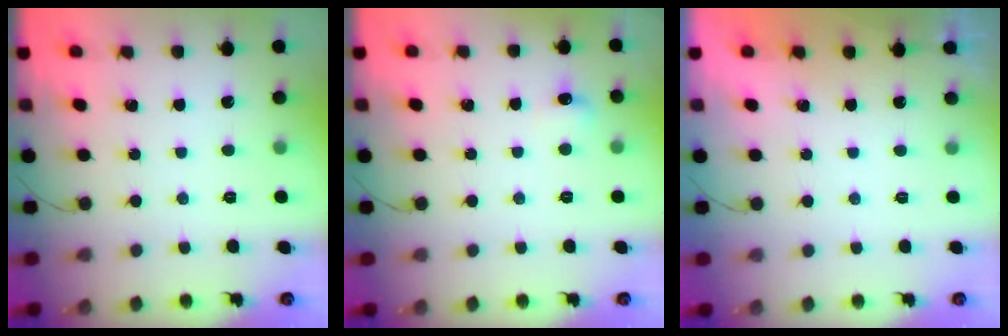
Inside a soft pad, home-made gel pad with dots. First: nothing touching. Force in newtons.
{"total": 4.6, "press": 4.0, "slide": 2.3}
{"total": 1.9, "press": 0.1, "slide": 1.9}